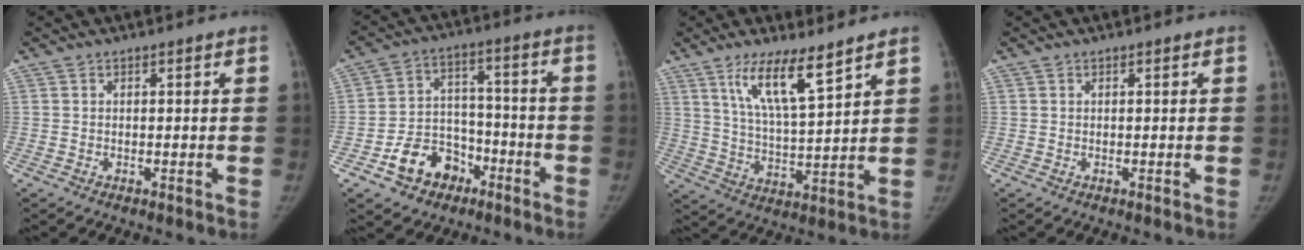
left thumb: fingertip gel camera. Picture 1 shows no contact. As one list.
[{"total": 11.4, "force": [-6.2, 8.4, 4.6], "torque": [-0.040, 0.061, -0.100]}, {"total": 10.6, "force": [6.9, 2.0, 7.9], "torque": [-0.136, -0.044, 0.133]}, {"total": 0.0}]